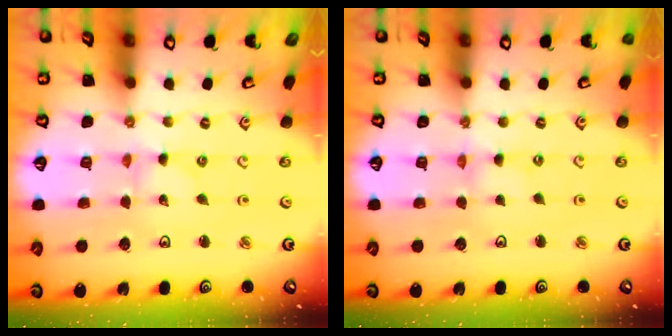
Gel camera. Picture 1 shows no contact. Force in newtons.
{"total": 0.0}